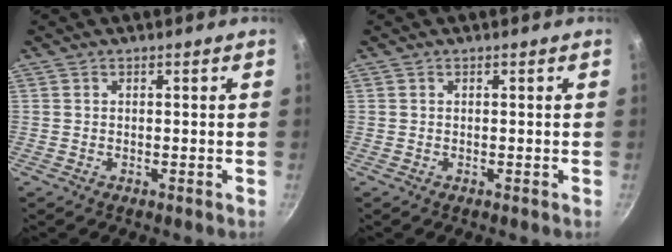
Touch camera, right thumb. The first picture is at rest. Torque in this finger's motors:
{"motor_torque": [-0.08, -0.24, 0.06, -0.57, -0.02]}